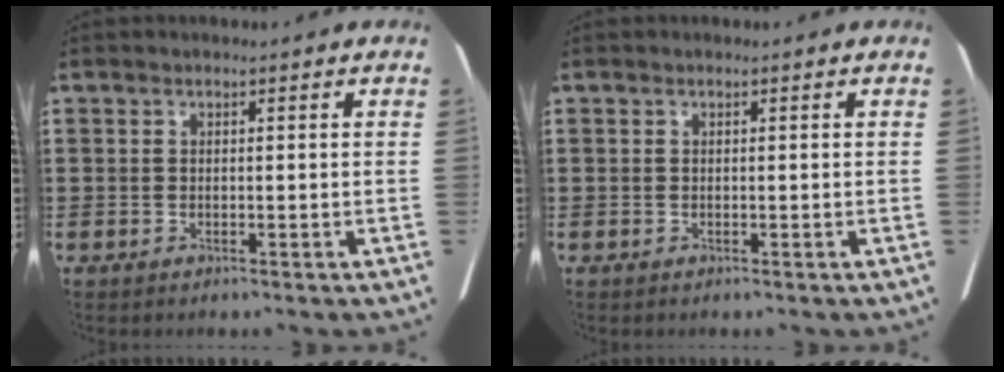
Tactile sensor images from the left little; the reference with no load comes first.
{"total": 0.0}